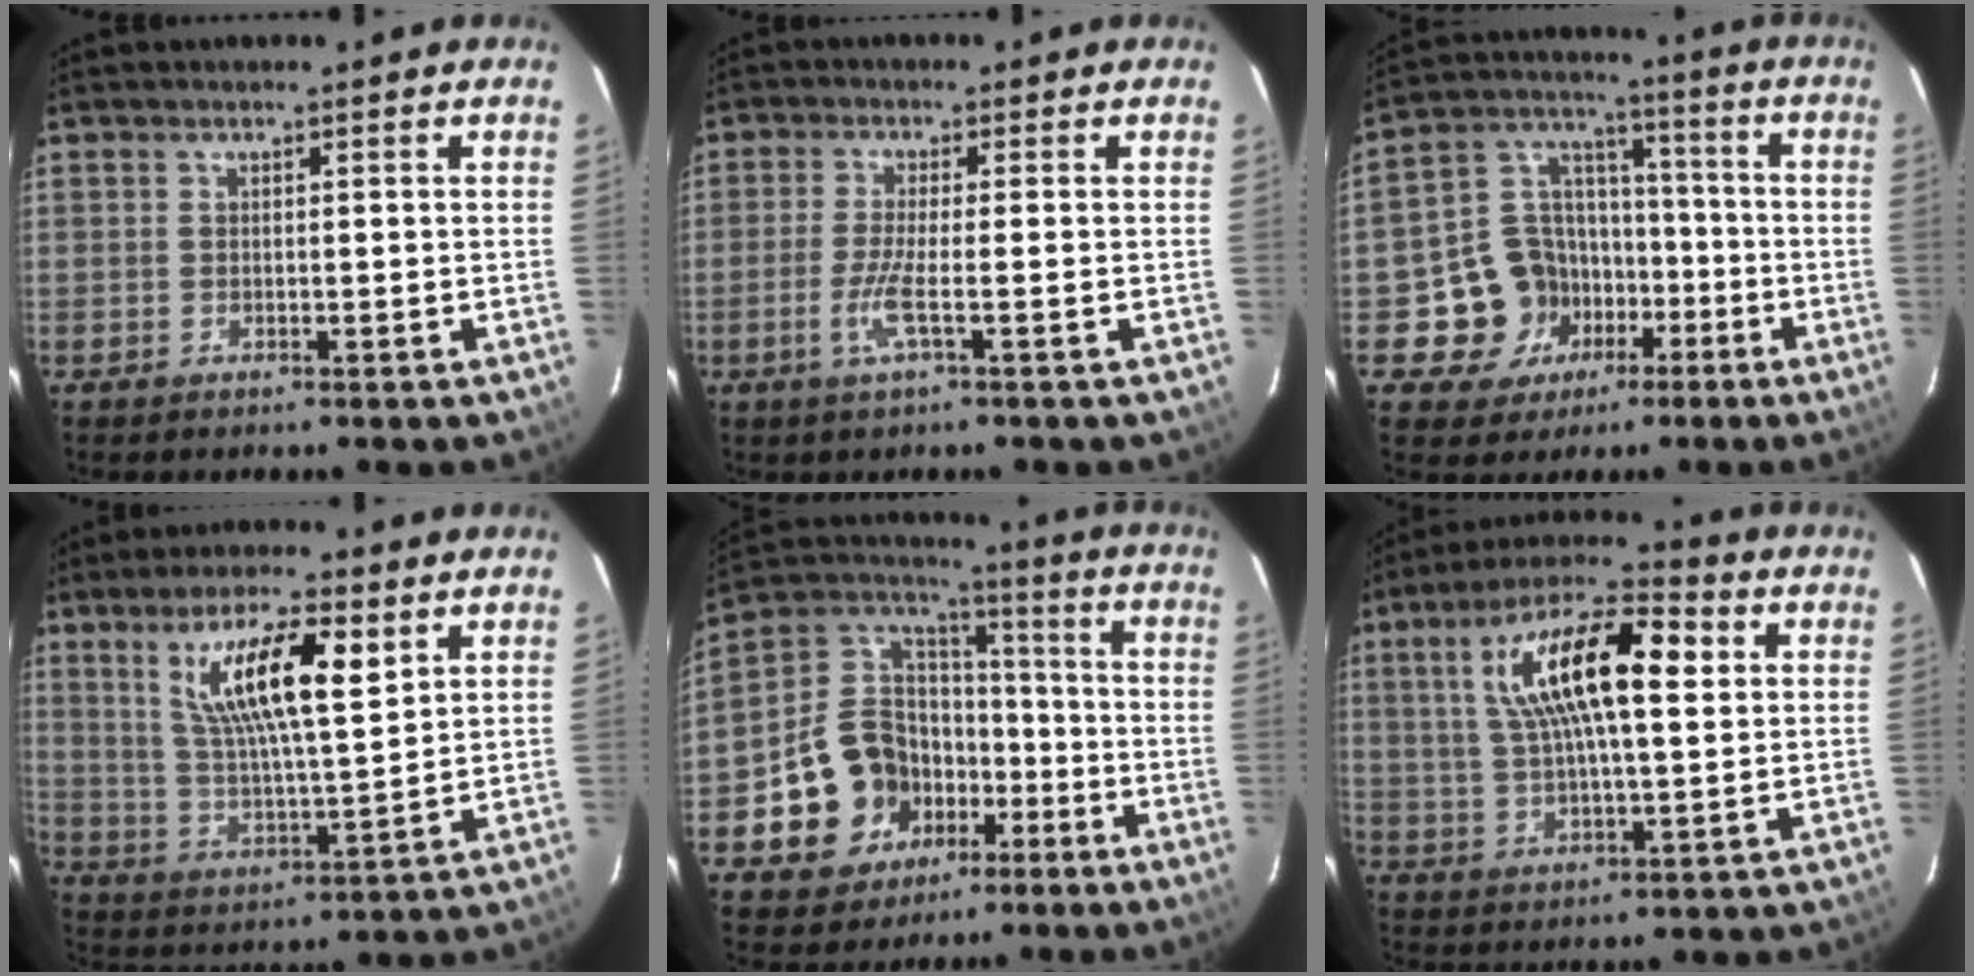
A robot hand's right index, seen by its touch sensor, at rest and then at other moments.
{"total": 4.3, "force": [-1.7, -0.4, 4.0], "torque": [-0.092, -0.006, -0.037]}
{"total": 13.2, "force": [-5.6, 11.4, 3.8], "torque": [-0.093, 0.049, -0.071]}
{"total": 13.7, "force": [6.4, 2.9, 11.8], "torque": [-0.211, 0.002, 0.121]}
{"total": 13.7, "force": [-6.4, 11.2, 4.7], "torque": [-0.119, 0.040, -0.094]}
{"total": 16.6, "force": [4.7, 5.2, 15.0], "torque": [-0.276, 0.029, 0.077]}